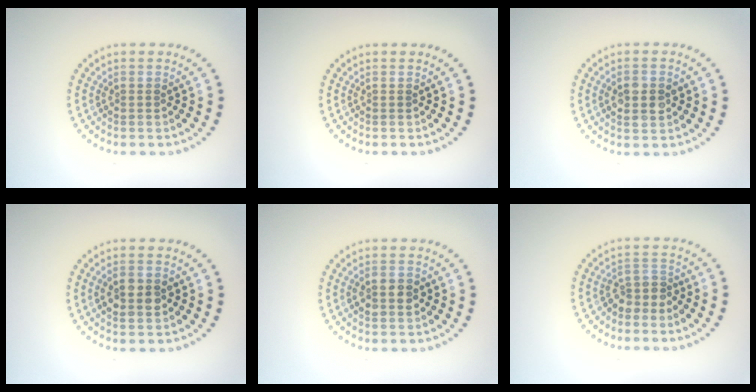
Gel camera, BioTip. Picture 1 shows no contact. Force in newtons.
{"total": 0.0}
{"total": 2.8, "press": 2.8, "slide": 0.2}
{"total": 2.7, "press": 2.7, "slide": 0.2}
{"total": 2.0, "press": 1.9, "slide": 0.3}
{"total": 2.3, "press": 1.7, "slide": 1.6}